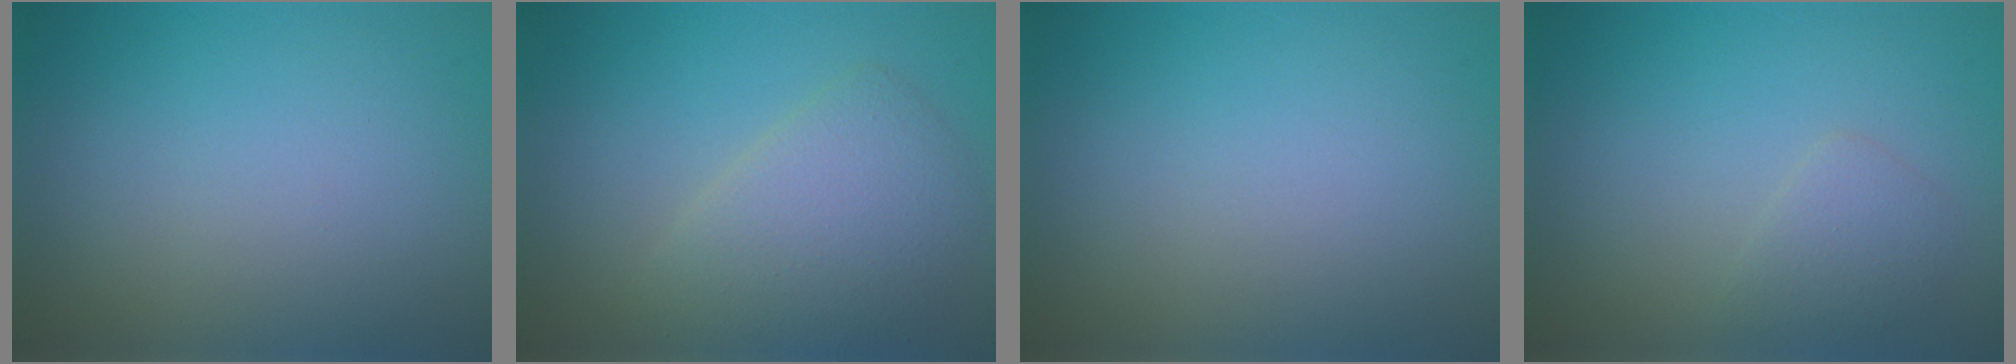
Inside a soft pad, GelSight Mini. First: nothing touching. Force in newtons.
{"total": 4.5, "press": 4.5, "slide": 0.2}
{"total": 0.0}
{"total": 1.6, "press": 1.6, "slide": 0.1}